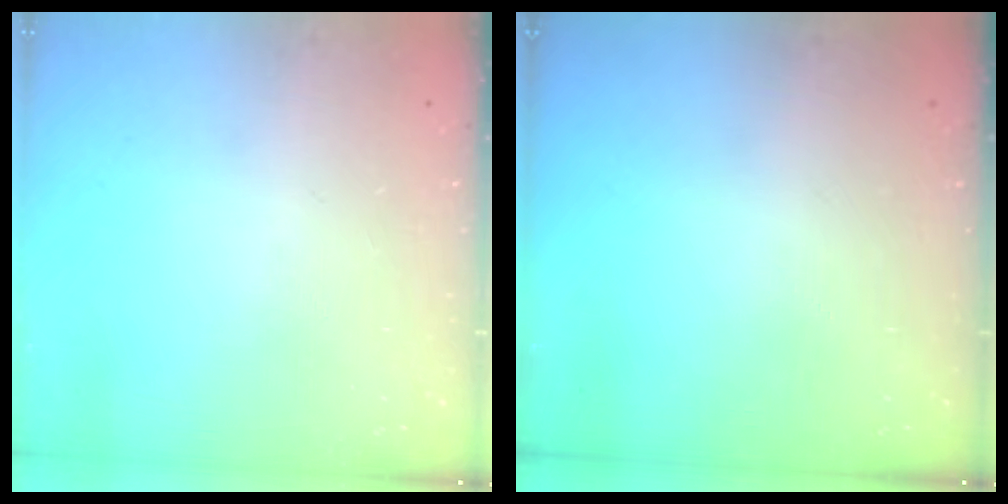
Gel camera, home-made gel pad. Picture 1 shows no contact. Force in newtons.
{"total": 0.0}